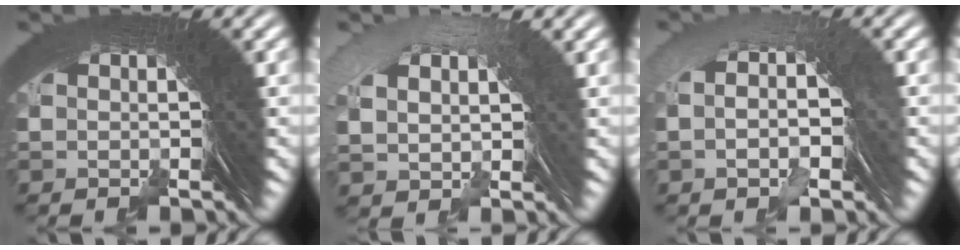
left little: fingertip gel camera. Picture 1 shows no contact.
{"total": 2.6, "force": [1.3, 1.1, 1.9], "torque": [-0.034, 0.012, 0.032]}
{"total": 1.8, "force": [-0.4, 0.7, 1.6], "torque": [-0.021, 0.022, -0.014]}